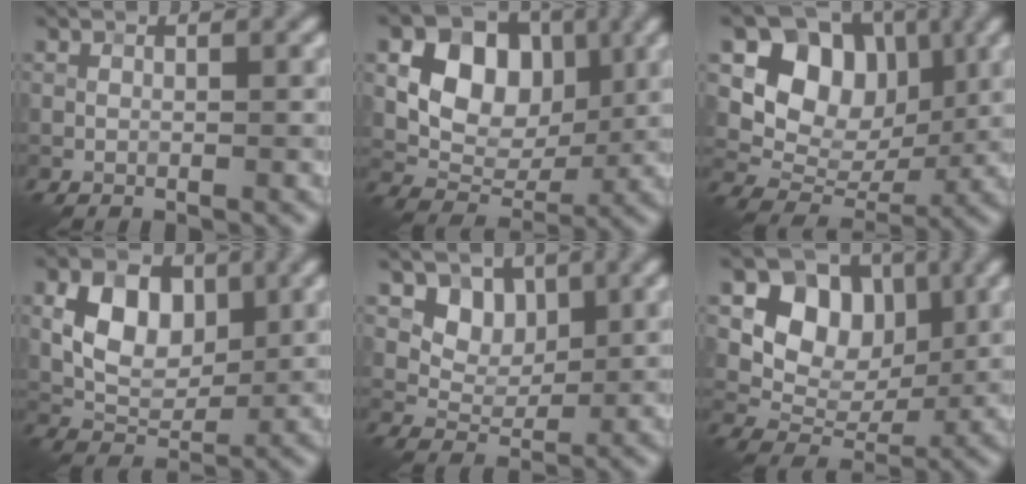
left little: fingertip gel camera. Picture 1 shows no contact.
{"total": 8.8, "force": [1.9, 6.5, 5.6], "torque": [-0.090, 0.002, 0.023]}
{"total": 8.6, "force": [2.6, 6.7, 4.6], "torque": [-0.056, -0.012, 0.037]}
{"total": 6.2, "force": [1.4, 4.1, 4.4], "torque": [-0.077, 0.000, 0.024]}
{"total": 3.8, "force": [1.8, 2.9, 1.7], "torque": [-0.033, -0.018, 0.041]}
{"total": 7.3, "force": [2.2, 5.7, 4.0], "torque": [-0.045, -0.007, 0.027]}